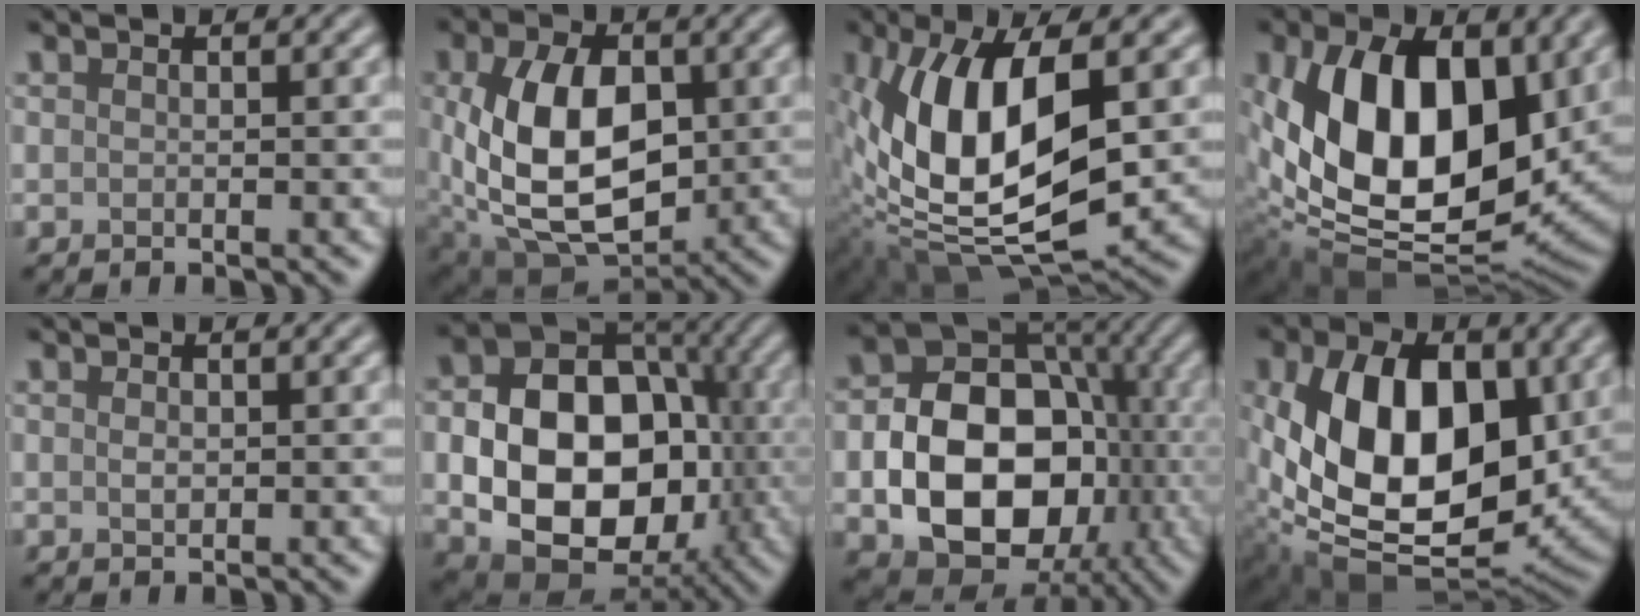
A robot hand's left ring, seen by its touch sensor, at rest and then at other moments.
{"total": 12.2, "force": [0.5, 7.7, 9.5], "torque": [-0.195, -0.006, 0.014]}
{"total": 13.3, "force": [0.6, 6.1, 11.8], "torque": [-0.225, -0.009, 0.009]}
{"total": 14.8, "force": [2.8, 8.9, 11.5], "torque": [-0.204, -0.013, 0.049]}
{"total": 0.7, "force": [0.1, 0.5, 0.5], "torque": [-0.010, -0.001, 0.001]}
{"total": 15.0, "force": [-2.0, 10.9, 10.1], "torque": [-0.148, -0.021, -0.028]}
{"total": 13.3, "force": [-2.8, 9.5, 8.8], "torque": [-0.131, -0.011, -0.056]}
{"total": 15.3, "force": [1.3, 9.6, 11.8], "torque": [-0.215, -0.016, 0.031]}